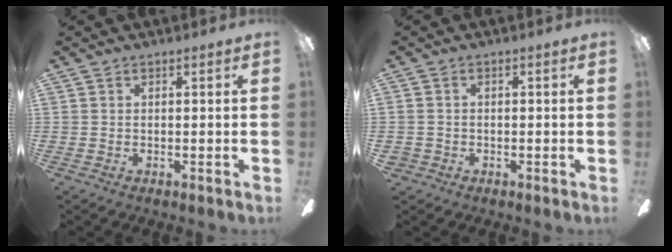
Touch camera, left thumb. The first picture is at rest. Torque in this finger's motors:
{"motor_torque": [-0.05, 0.13, 0.02, 0.00, 0.03]}